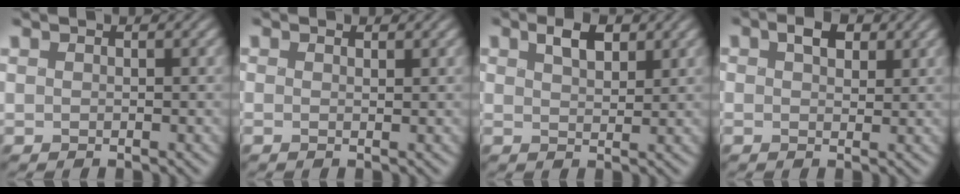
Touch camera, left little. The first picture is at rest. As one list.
[{"total": 0.0}, {"total": 2.5, "force": [1.1, 1.3, 1.9], "torque": [-0.038, -0.001, 0.016]}, {"total": 2.6, "force": [0.9, 1.6, 1.8], "torque": [-0.034, -0.001, 0.007]}]